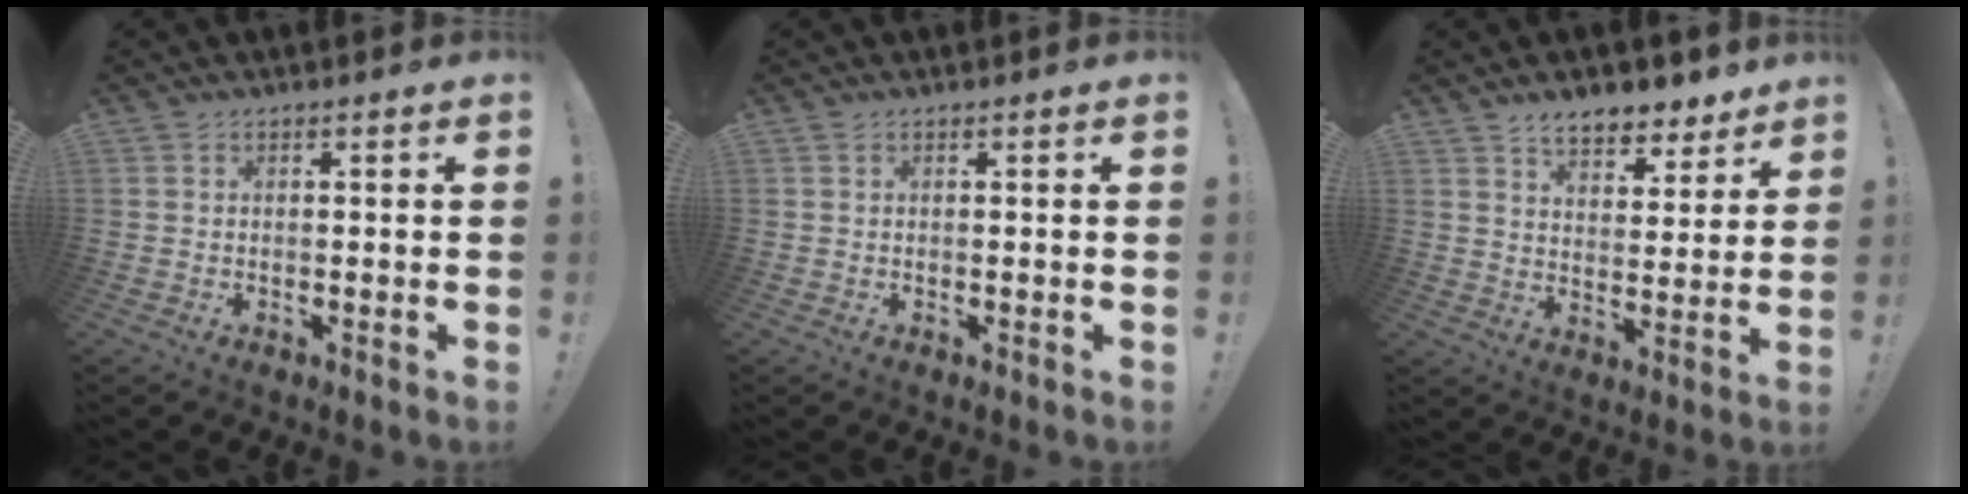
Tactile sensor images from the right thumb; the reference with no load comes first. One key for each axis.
{"total": 0.0}
{"total": 9.0, "fx": 7.1, "fy": 4.2, "fz": 3.6, "tx": -0.054, "ty": -0.045, "tz": 0.131}